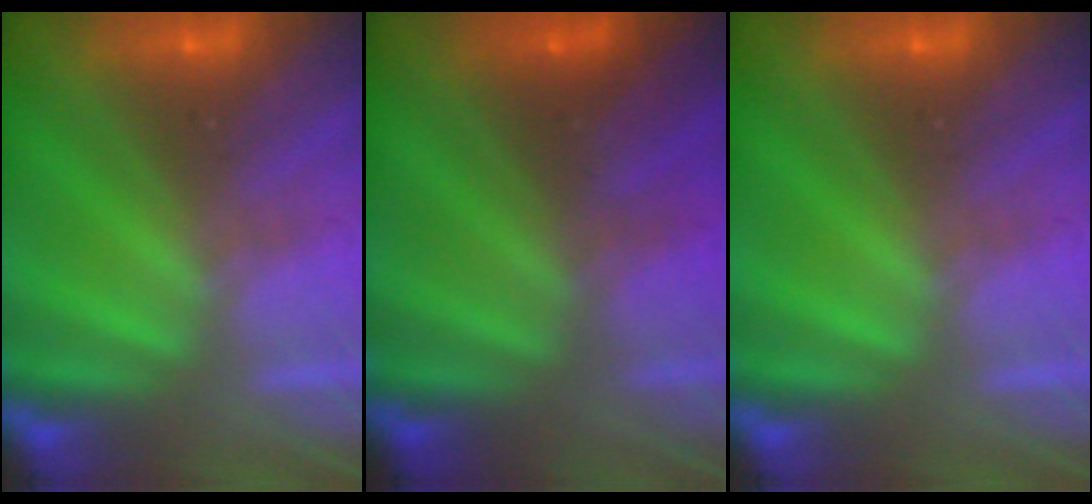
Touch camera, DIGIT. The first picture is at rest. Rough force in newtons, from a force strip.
{"total": 1.9}
{"total": 0.0}